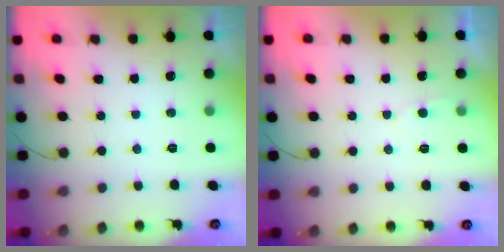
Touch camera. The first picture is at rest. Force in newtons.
{"total": 2.2, "press": 2.2, "slide": 0.2}